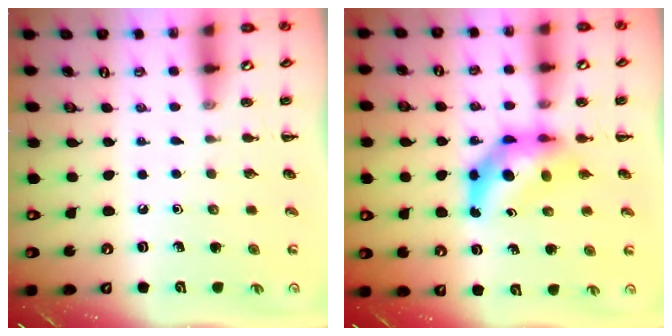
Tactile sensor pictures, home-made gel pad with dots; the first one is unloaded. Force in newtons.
{"total": 6.5, "press": 6.3, "slide": 1.8}